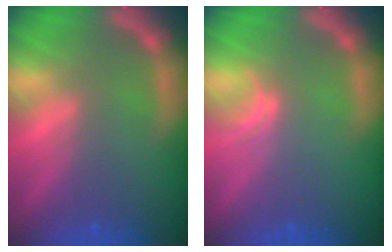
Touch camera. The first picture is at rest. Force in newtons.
{"total": 1.0}